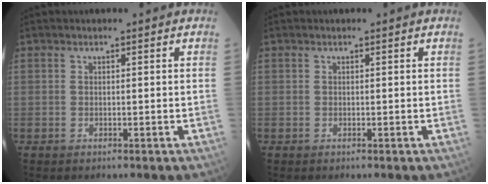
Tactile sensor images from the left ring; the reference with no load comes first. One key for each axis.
{"total": 0.0}